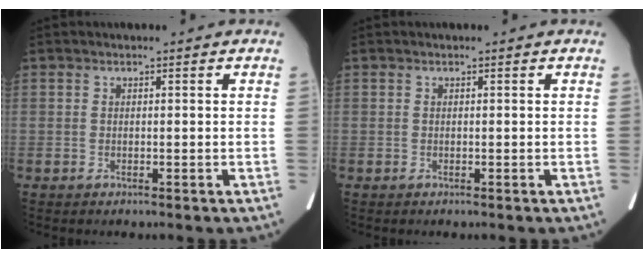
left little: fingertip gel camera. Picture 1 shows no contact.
{"total": 0.0}